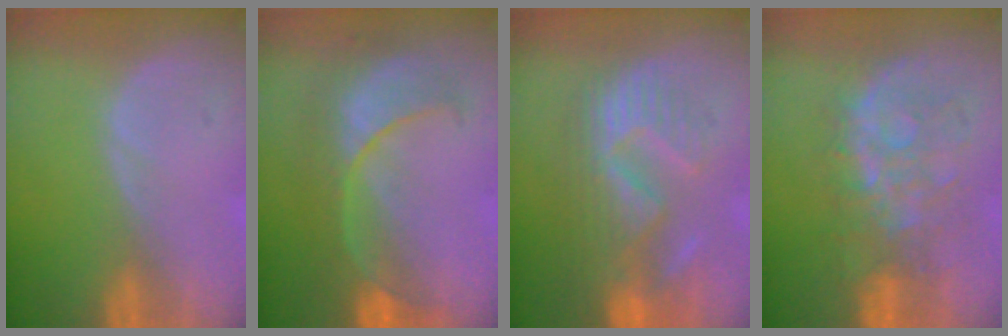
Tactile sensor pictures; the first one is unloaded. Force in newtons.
{"total": 8.4, "press": 8.4, "slide": 0.2}
{"total": 10.9, "press": 9.8, "slide": 4.9}
{"total": 8.6, "press": 8.5, "slide": 1.5}